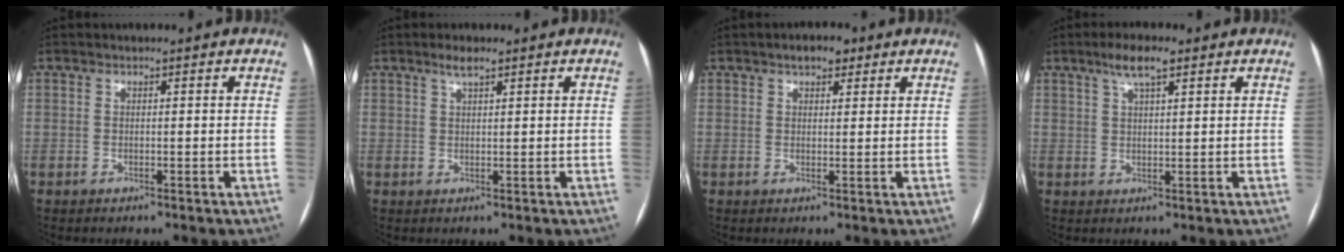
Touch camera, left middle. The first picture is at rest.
{"total": 2.0, "force": [1.4, 0.2, 1.4], "torque": [-0.031, 0.004, 0.028]}
{"total": 3.1, "force": [2.0, 1.5, 1.9], "torque": [-0.029, 0.011, 0.030]}
{"total": 4.6, "force": [2.9, 0.8, 3.5], "torque": [-0.069, 0.011, 0.052]}